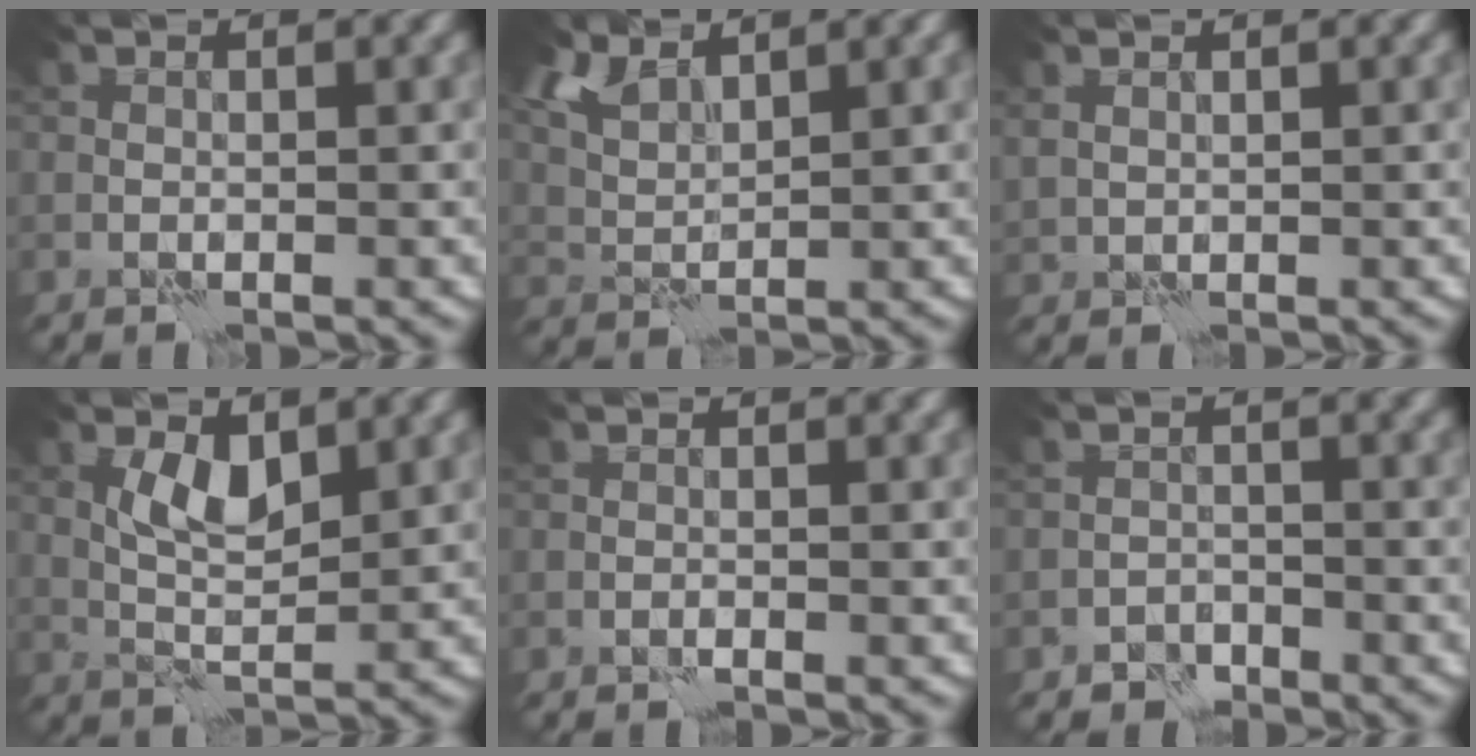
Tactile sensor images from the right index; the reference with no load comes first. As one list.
[{"total": 3.6, "force": [2.9, 1.5, 1.6], "torque": [-0.050, 0.003, 0.061]}, {"total": 0.8, "force": [0.7, 0.3, 0.1], "torque": [-0.003, -0.003, 0.018]}, {"total": 3.0, "force": [1.5, 1.2, 2.4], "torque": [-0.048, -0.005, 0.031]}, {"total": 0.0}, {"total": 1.3, "force": [-1.1, 0.7, -0.1], "torque": [0.008, 0.005, -0.023]}]